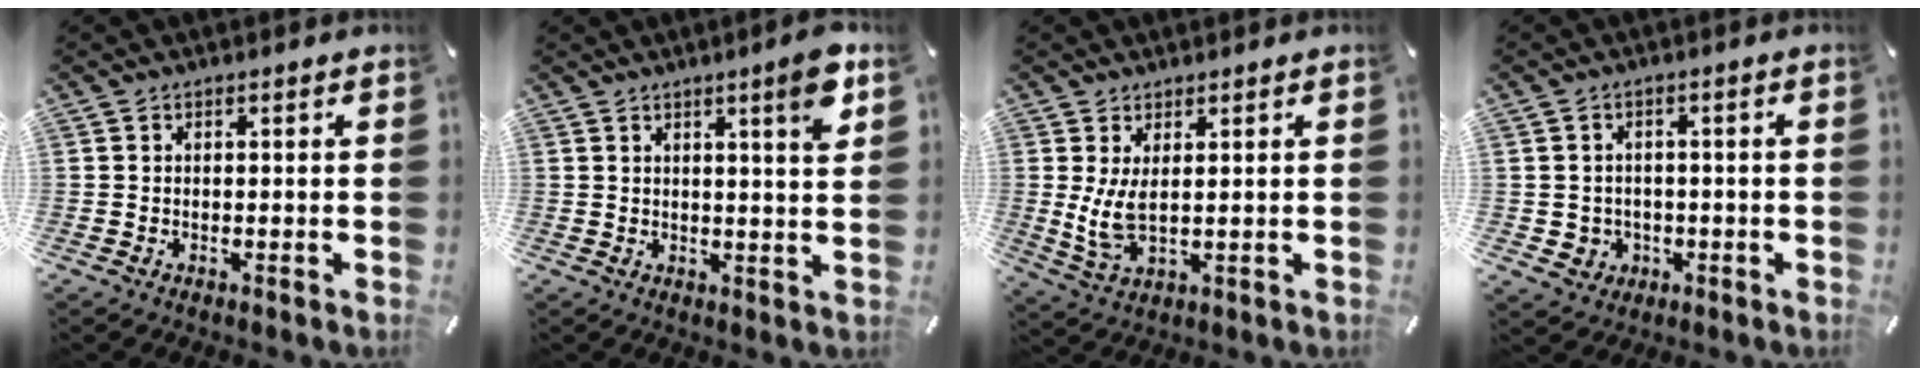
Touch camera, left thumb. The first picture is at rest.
{"total": 6.8, "force": [3.7, 0.3, 5.7], "torque": [-0.085, -0.017, 0.054]}
{"total": 6.3, "force": [1.6, 2.8, 5.4], "torque": [-0.134, -0.010, 0.026]}
{"total": 4.3, "force": [-0.6, 4.2, 0.6], "torque": [0.001, 0.005, -0.011]}